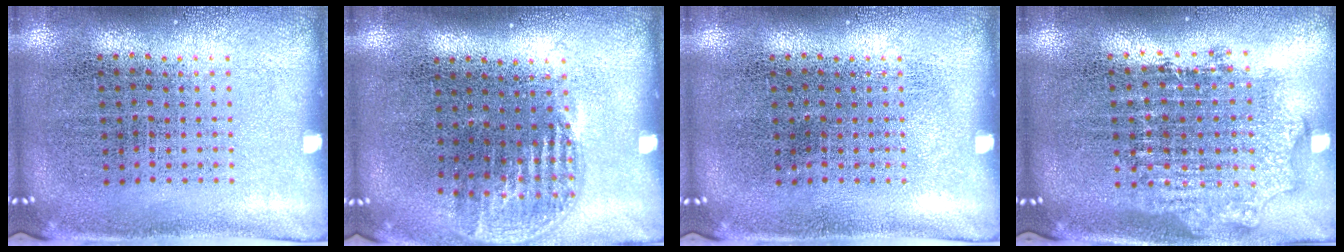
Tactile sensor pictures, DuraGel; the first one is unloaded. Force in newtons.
{"total": 1.1, "press": 1.0, "slide": 0.6}
{"total": 0.0}
{"total": 1.8, "press": 1.4, "slide": 1.1}